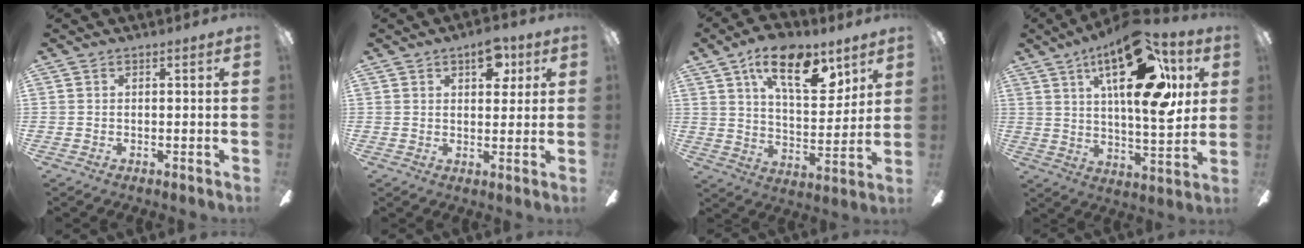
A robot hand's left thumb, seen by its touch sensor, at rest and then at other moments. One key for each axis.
{"total": 8.2, "fx": 4.0, "fy": 4.3, "fz": 5.7, "tx": -0.059, "ty": -0.013, "tz": 0.062}
{"total": 18.7, "fx": 10.7, "fy": 8.5, "fz": 12.7, "tx": -0.198, "ty": -0.038, "tz": 0.179}
{"total": 25.9, "fx": 12.0, "fy": 10.1, "fz": 20.6, "tx": -0.304, "ty": -0.045, "tz": 0.189}